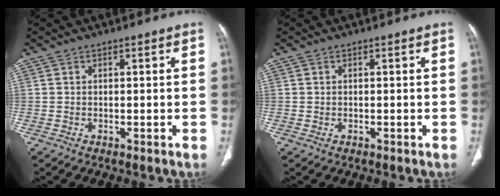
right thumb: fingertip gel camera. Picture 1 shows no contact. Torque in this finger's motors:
{"motor_torque": [1.14, 0.89, 0.13, -0.38, 0.00]}